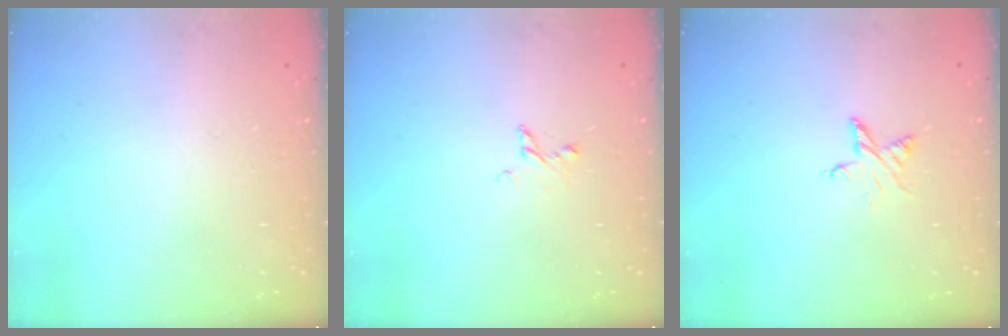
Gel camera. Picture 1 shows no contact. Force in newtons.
{"total": 3.1, "press": 3.1, "slide": 0.4}
{"total": 4.2, "press": 4.2, "slide": 0.4}